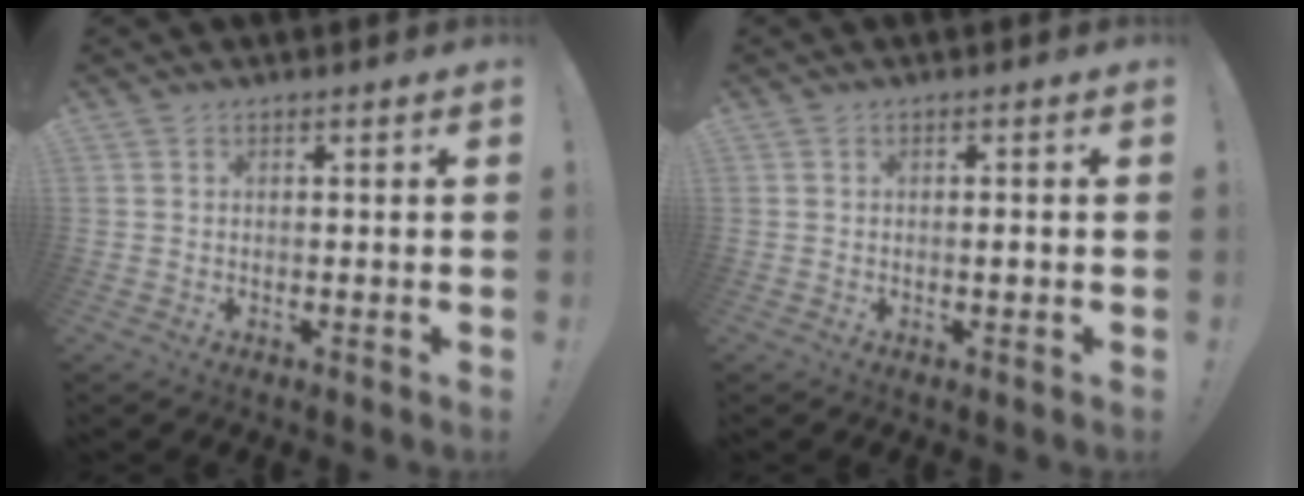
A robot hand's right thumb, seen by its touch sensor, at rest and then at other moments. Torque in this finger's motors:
{"motor_torque": [-0.13, -0.02, 0.16, -0.03, 0.00]}